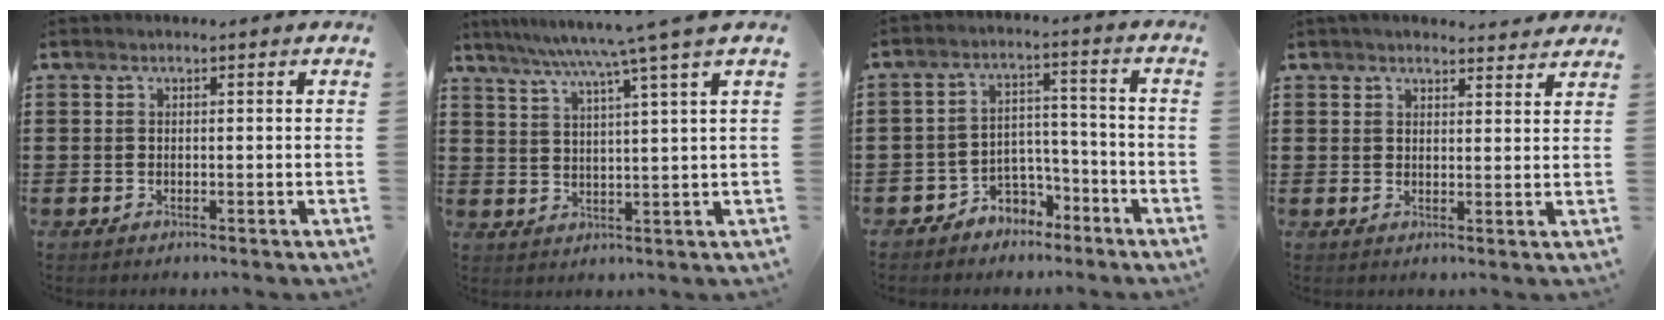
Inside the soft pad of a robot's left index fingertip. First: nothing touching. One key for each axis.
{"total": 7.2, "fx": 5.3, "fy": -1.6, "fz": 4.6, "tx": -0.106, "ty": -0.025, "tz": 0.082}
{"total": 4.6, "fx": -3.8, "fy": 2.5, "fz": 0.7, "tx": -0.022, "ty": 0.011, "tz": -0.078}
{"total": 3.0, "fx": 2.8, "fy": 0.6, "fz": 0.7, "tx": -0.020, "ty": -0.006, "tz": 0.052}